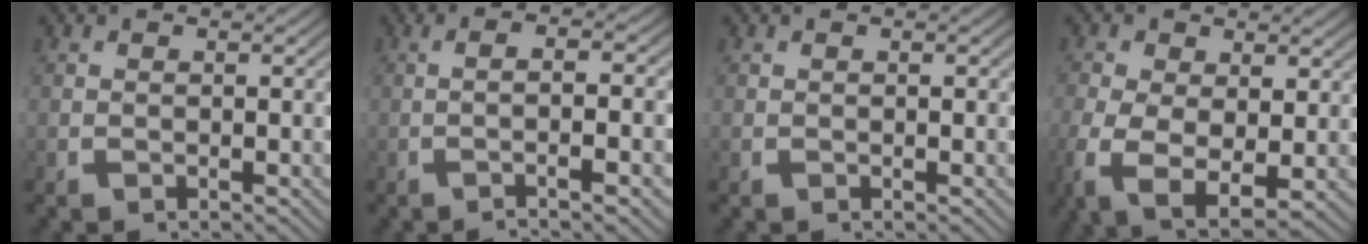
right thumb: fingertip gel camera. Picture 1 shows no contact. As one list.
[{"total": 4.5, "force": [-0.8, 0.6, 4.4], "torque": [-0.069, 0.015, -0.018]}, {"total": 0.0}, {"total": 7.6, "force": [-1.6, 4.9, 5.5], "torque": [-0.141, -0.053, -0.005]}]